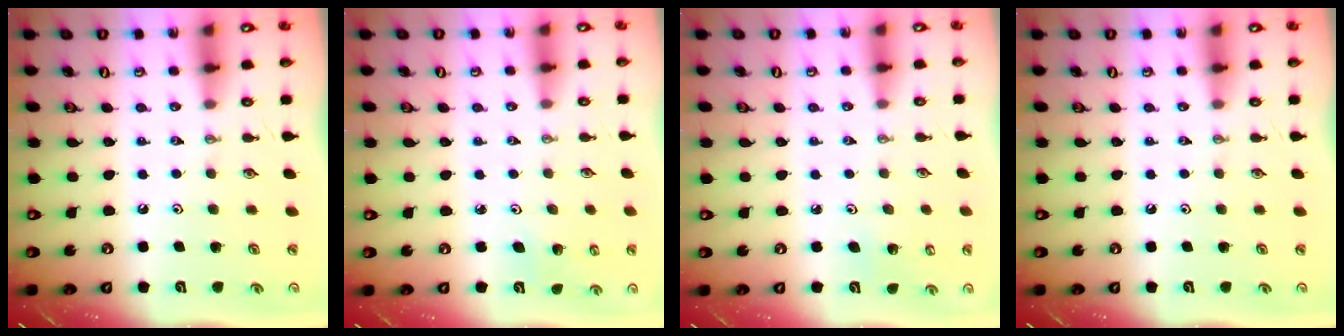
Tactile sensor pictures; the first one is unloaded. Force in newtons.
{"total": 2.9, "press": 2.8, "slide": 0.3}
{"total": 2.8, "press": 2.7, "slide": 0.5}
{"total": 0.0}